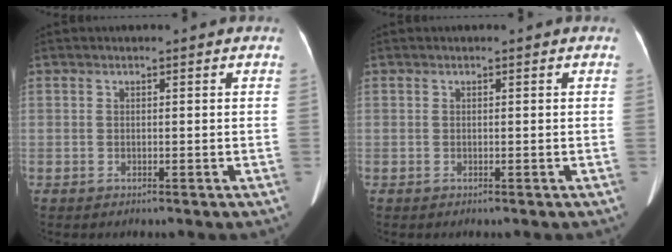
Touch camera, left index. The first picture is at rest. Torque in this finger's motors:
{"motor_torque": [0.01, 0.03, 0.01, 0.01]}